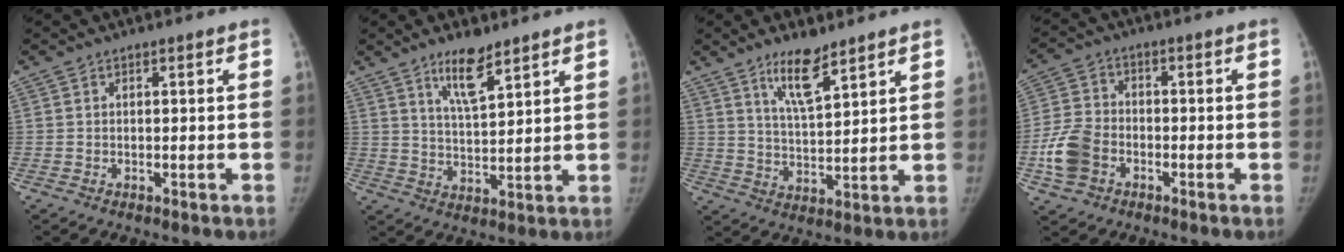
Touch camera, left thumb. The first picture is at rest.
{"total": 7.7, "force": [5.4, 2.1, 5.1], "torque": [-0.079, -0.040, 0.098]}
{"total": 8.2, "force": [5.8, 2.1, 5.4], "torque": [-0.086, -0.043, 0.107]}
{"total": 8.5, "force": [-3.1, 6.2, 4.8], "torque": [-0.098, 0.015, -0.062]}